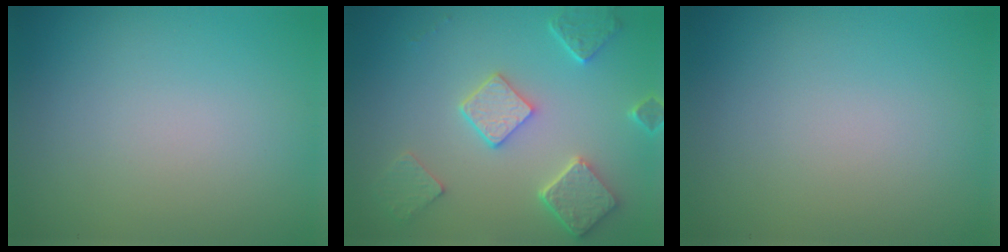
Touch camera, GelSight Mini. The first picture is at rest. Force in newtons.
{"total": 4.9, "press": 3.8, "slide": 3.2}
{"total": 0.0}